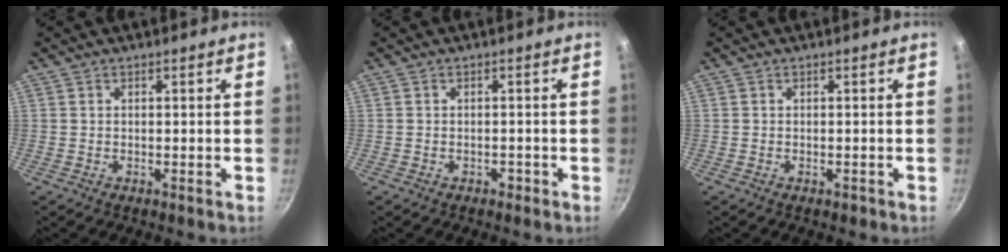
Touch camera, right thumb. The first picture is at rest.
{"total": 1.0, "force": [-0.7, 0.7, 0.4], "torque": [0.002, 0.011, -0.003]}
{"total": 1.0, "force": [-0.7, 0.6, 0.5], "torque": [-0.004, 0.007, -0.003]}